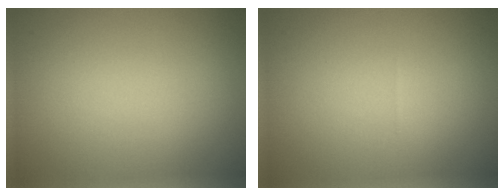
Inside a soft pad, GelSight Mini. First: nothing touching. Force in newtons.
{"total": 0.0}